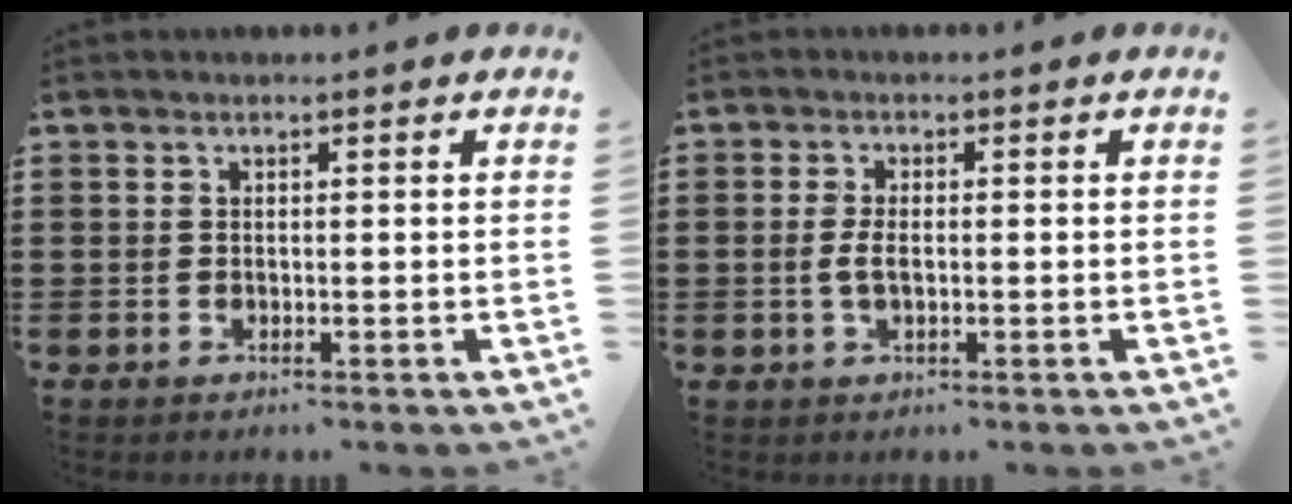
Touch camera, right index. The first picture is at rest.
{"total": 2.6, "force": [-0.2, 1.0, 2.4], "torque": [-0.059, -0.006, -0.009]}